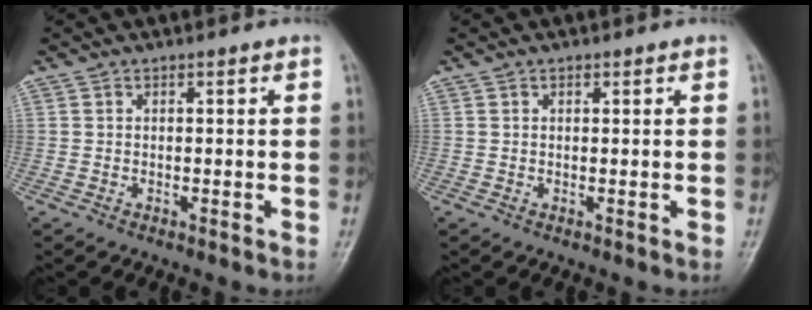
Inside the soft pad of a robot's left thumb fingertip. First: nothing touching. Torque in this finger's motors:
{"motor_torque": [-0.02, 0.05, -0.22, 0.01, -0.02]}